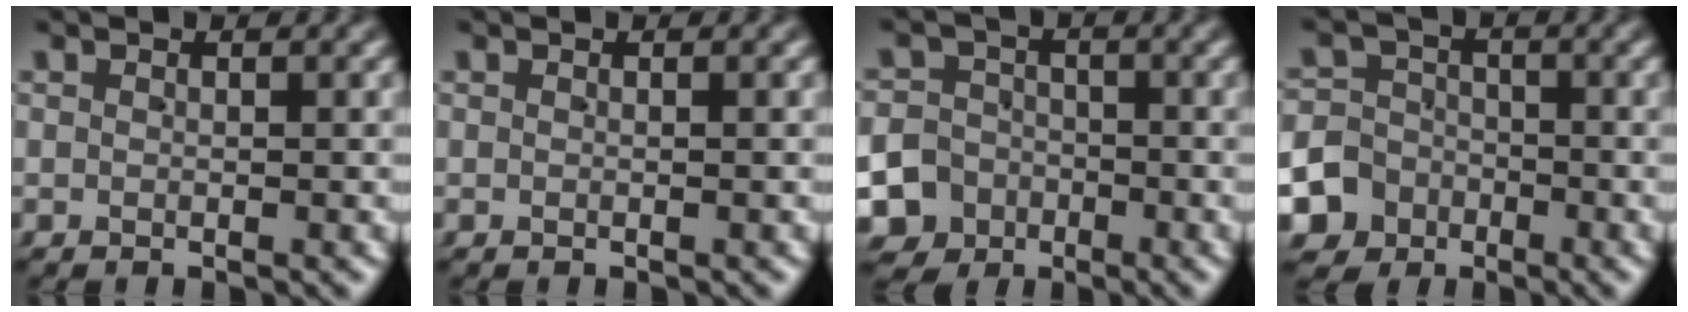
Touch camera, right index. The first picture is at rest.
{"total": 0.0}
{"total": 12.6, "force": [-5.7, 11.0, 2.5], "torque": [-0.063, -0.046, -0.103]}
{"total": 10.4, "force": [-4.8, 9.0, 2.2], "torque": [-0.054, -0.033, -0.087]}